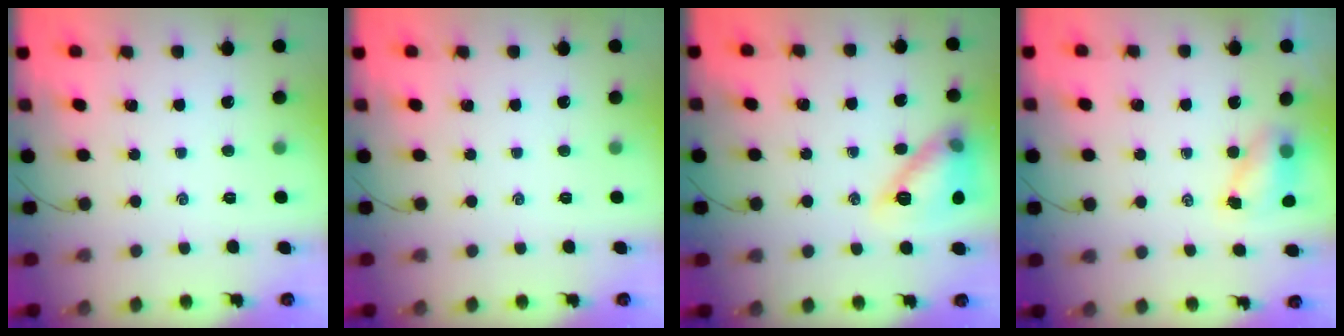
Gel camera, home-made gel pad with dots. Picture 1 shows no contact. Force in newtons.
{"total": 0.0}
{"total": 13.7, "press": 13.7, "slide": 0.6}
{"total": 5.5, "press": 5.4, "slide": 0.5}